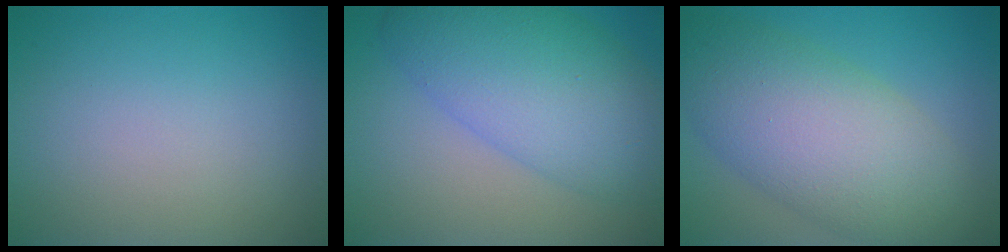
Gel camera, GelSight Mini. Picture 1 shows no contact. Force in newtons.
{"total": 8.7, "press": 8.7, "slide": 0.1}
{"total": 9.6, "press": 9.5, "slide": 0.3}